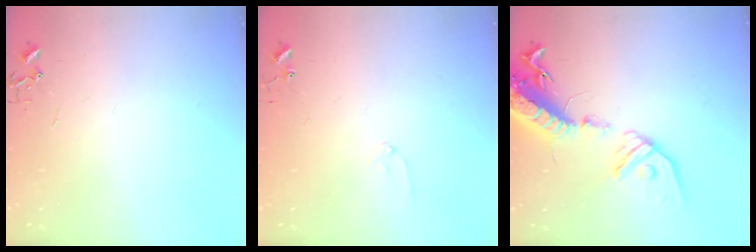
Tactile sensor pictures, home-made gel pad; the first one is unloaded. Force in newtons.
{"total": 6.6, "press": 6.6, "slide": 0.8}
{"total": 20.4, "press": 19.9, "slide": 4.3}